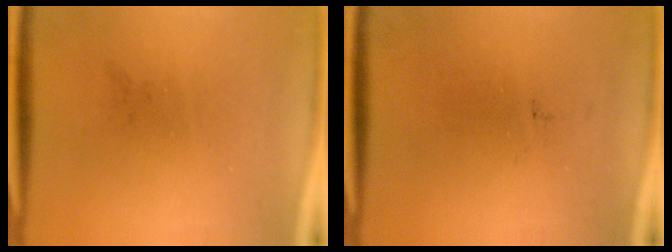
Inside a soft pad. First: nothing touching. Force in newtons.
{"total": 0.0}